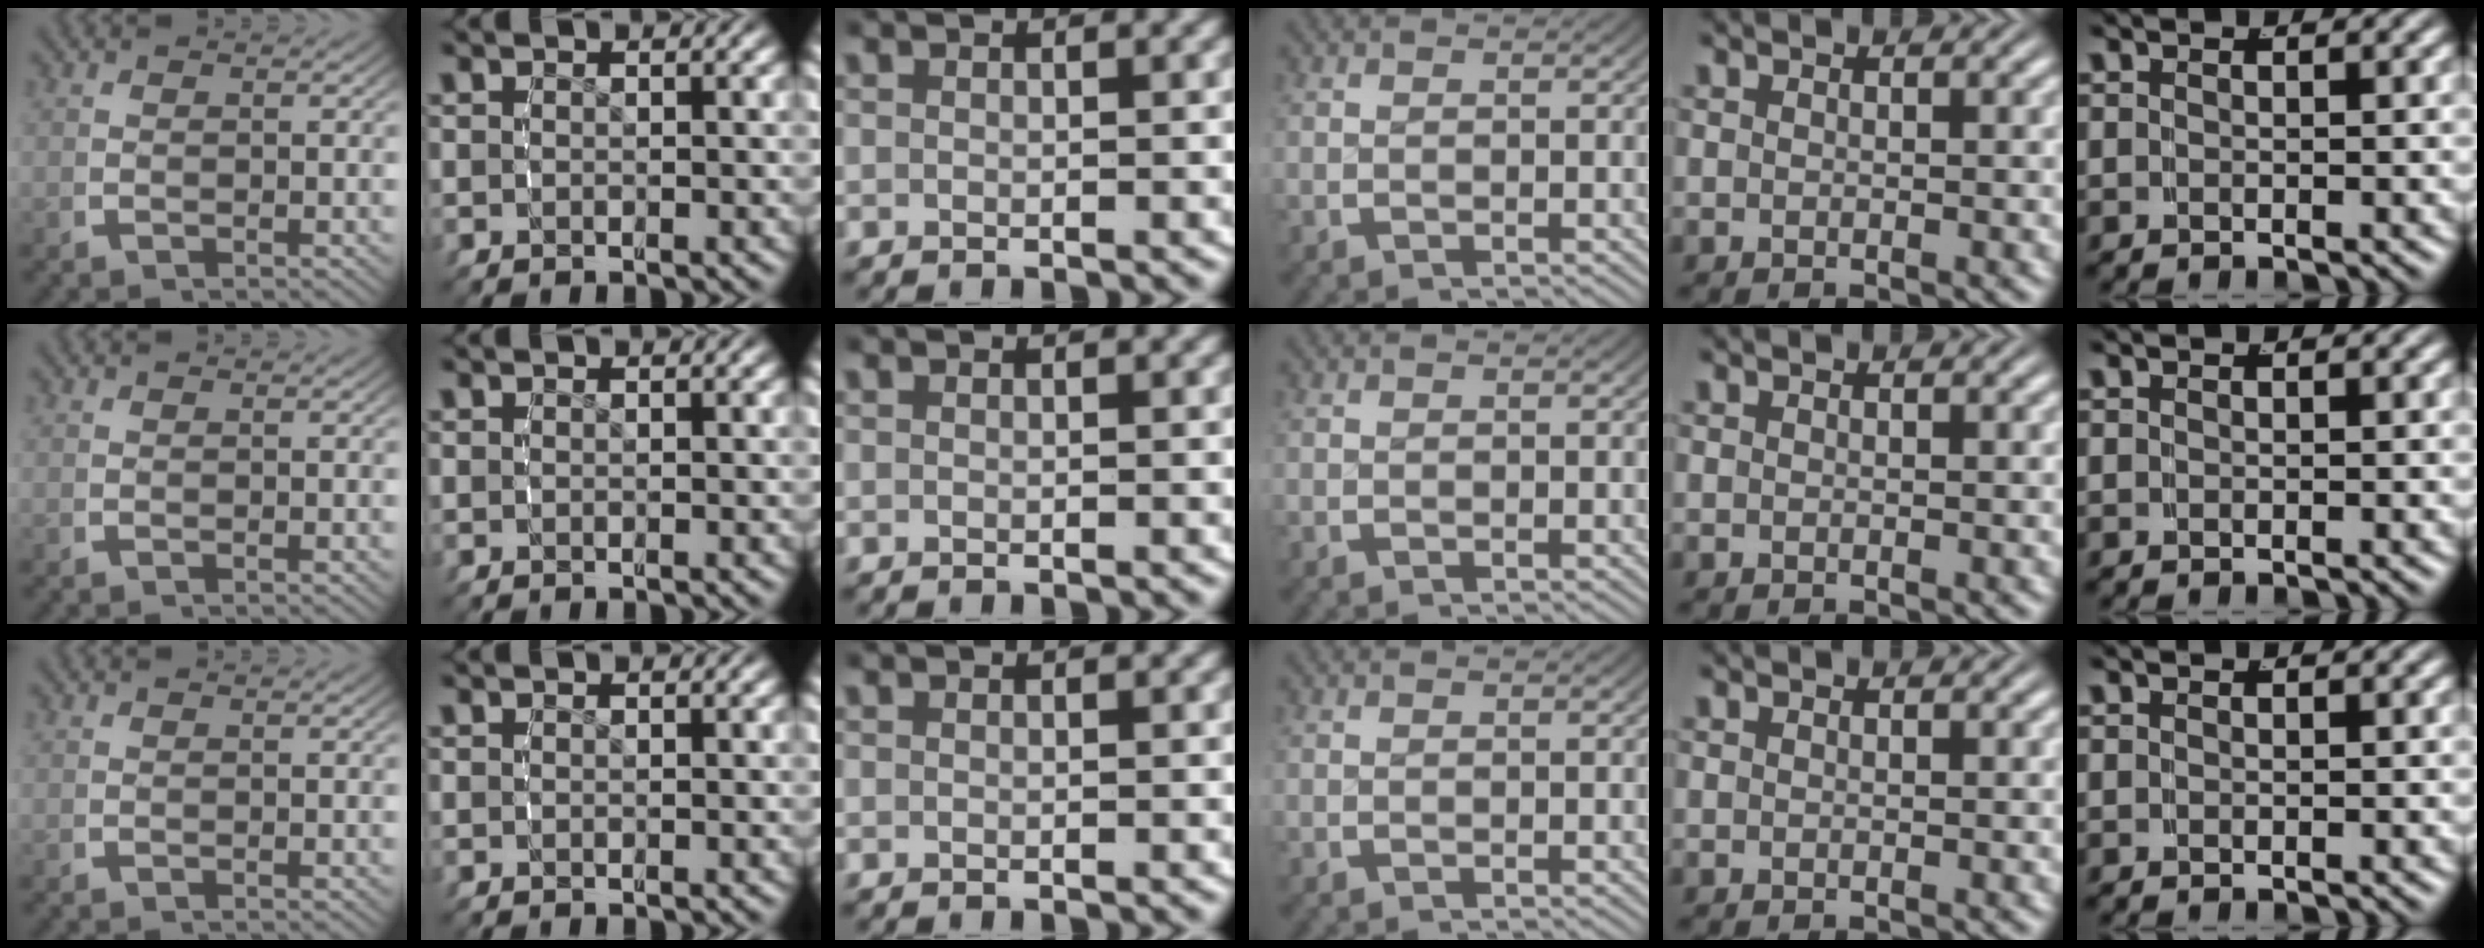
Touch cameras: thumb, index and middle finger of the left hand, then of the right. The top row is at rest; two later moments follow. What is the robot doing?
{"motion": "reach", "object": "shirt"}